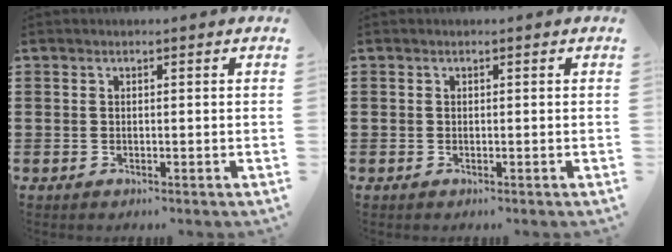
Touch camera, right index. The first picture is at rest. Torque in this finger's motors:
{"motor_torque": [0.16, -0.16, 0.01, 0.01]}